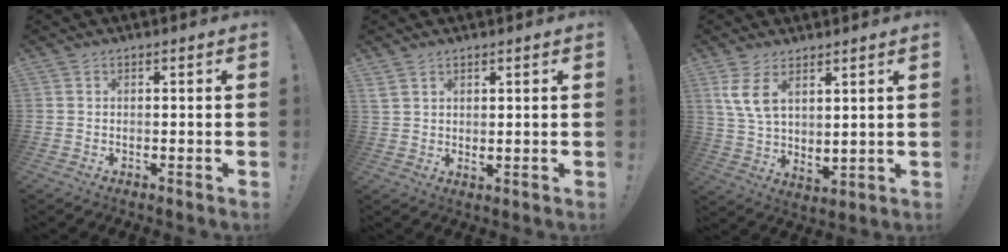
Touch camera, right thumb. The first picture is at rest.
{"total": 2.6, "force": [2.0, 0.8, 1.4], "torque": [-0.025, -0.012, 0.038]}
{"total": 8.2, "force": [5.8, 3.1, 4.9], "torque": [-0.094, -0.032, 0.112]}